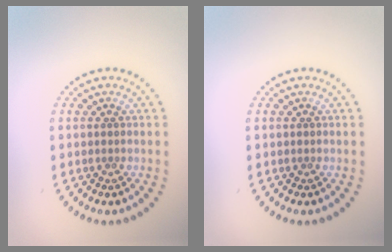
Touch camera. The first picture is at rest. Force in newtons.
{"total": 0.0}